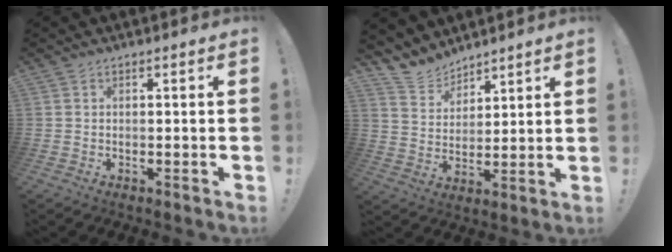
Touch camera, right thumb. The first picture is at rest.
{"total": 9.8, "force": [8.6, 4.5, 1.0], "torque": [-0.029, -0.068, 0.169]}